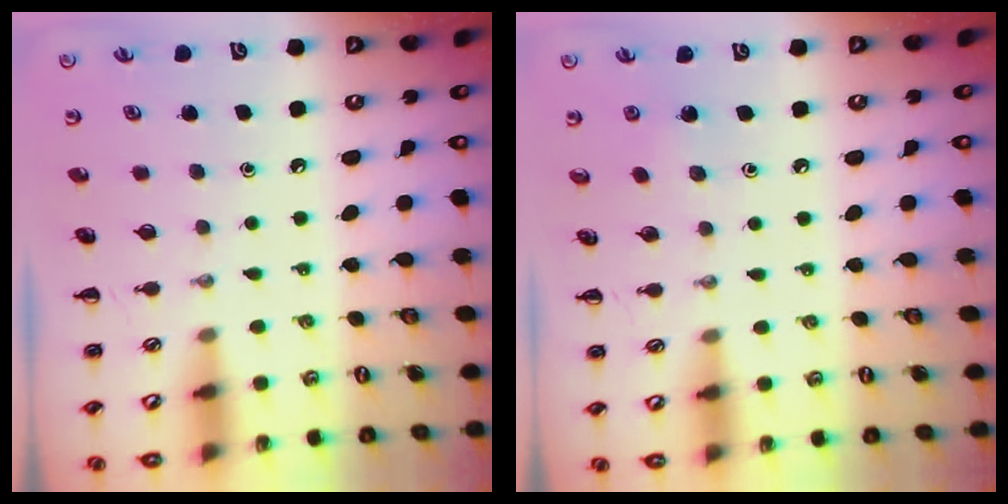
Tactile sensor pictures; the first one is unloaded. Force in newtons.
{"total": 1.7, "press": 1.5, "slide": 0.7}